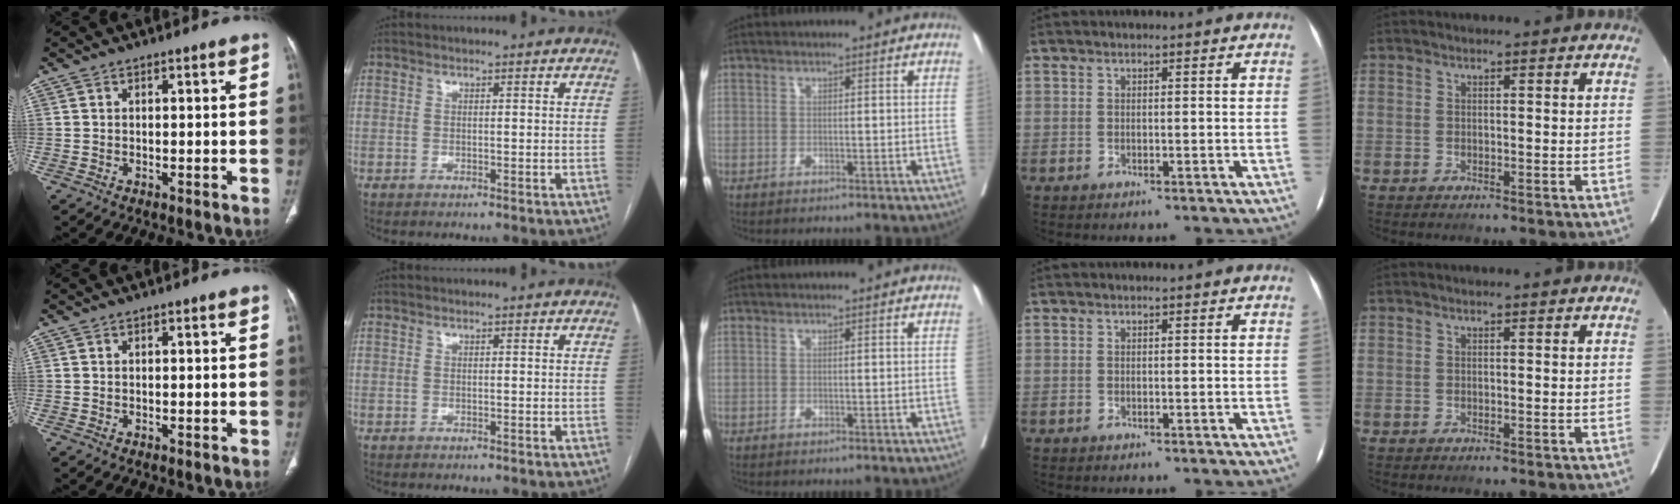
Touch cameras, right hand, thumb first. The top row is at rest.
{}